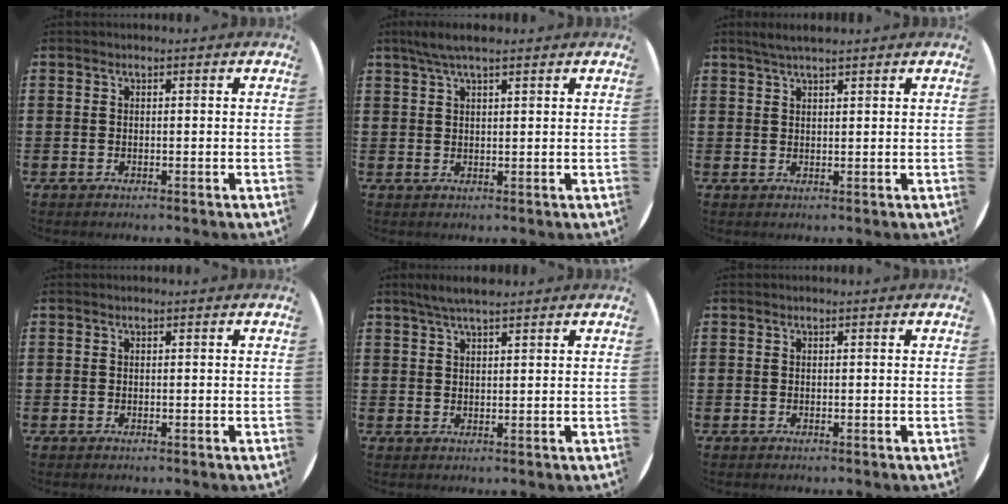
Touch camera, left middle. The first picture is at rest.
{"total": 3.5, "force": [2.5, 0.7, 2.3], "torque": [-0.049, 0.008, 0.045]}
{"total": 2.2, "force": [1.9, 0.2, 1.1], "torque": [-0.024, 0.005, 0.034]}
{"total": 0.0}
{"total": 3.4, "force": [2.9, 0.5, 1.7], "torque": [-0.038, 0.004, 0.051]}
{"total": 0.0}